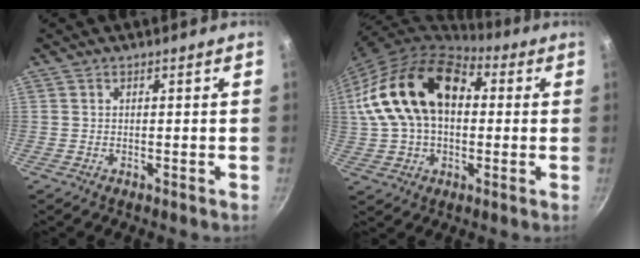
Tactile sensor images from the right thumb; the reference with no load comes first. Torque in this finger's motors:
{"motor_torque": [0.41, 4.60, 2.42, 0.15, 0.84]}